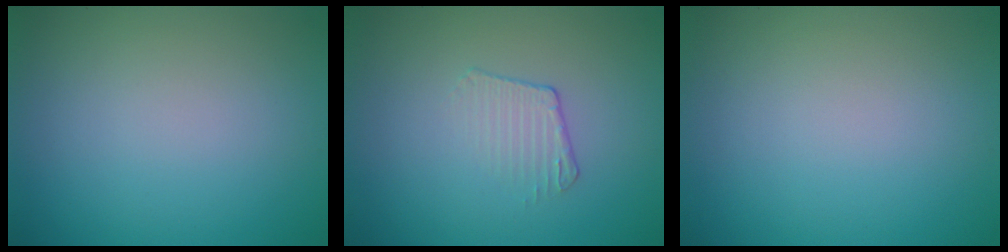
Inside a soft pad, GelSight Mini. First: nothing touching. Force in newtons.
{"total": 1.5, "press": 0.7, "slide": 1.4}
{"total": 0.0}